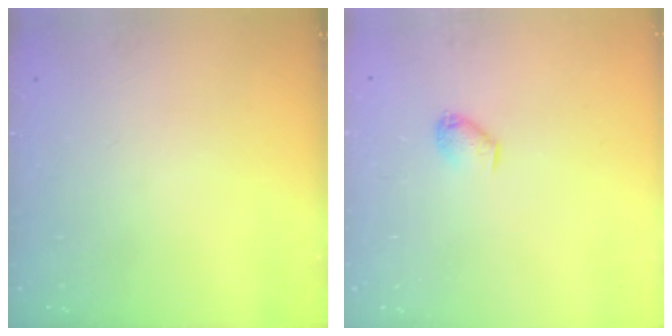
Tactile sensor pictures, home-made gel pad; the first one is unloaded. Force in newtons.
{"total": 5.4, "press": 5.3, "slide": 0.7}